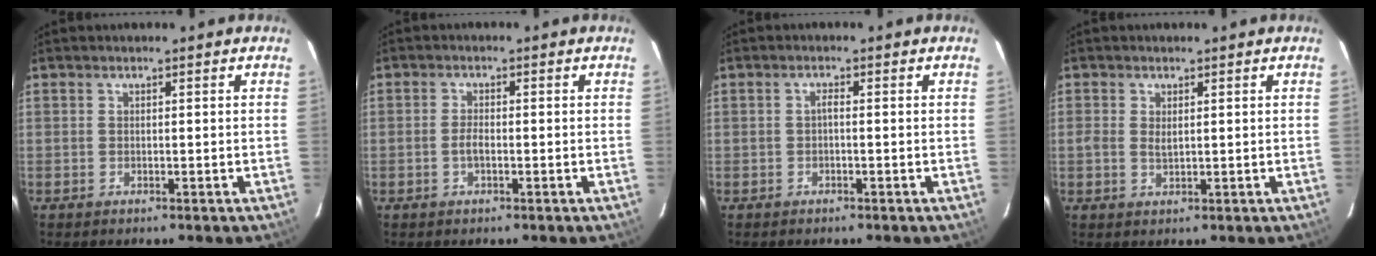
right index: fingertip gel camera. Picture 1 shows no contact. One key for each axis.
{"total": 1.9, "fx": -0.7, "fy": 0.6, "fz": 1.6, "tx": -0.035, "ty": 0.000, "tz": -0.013}
{"total": 0.9, "fx": -0.4, "fy": 0.2, "fz": 0.7, "tx": -0.010, "ty": 0.007, "tz": -0.009}
{"total": 1.9, "fx": 0.3, "fy": 1.0, "fz": 1.6, "tx": -0.031, "ty": 0.000, "tz": 0.006}